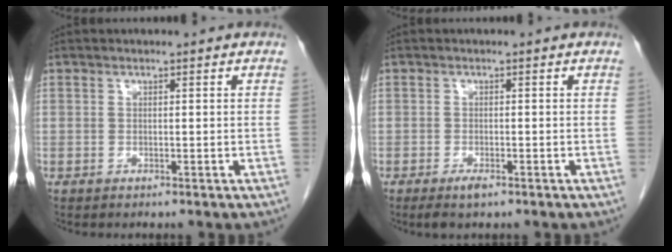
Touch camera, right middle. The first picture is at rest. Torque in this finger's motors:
{"motor_torque": [0.39, -0.24, 0.01, 0.02]}